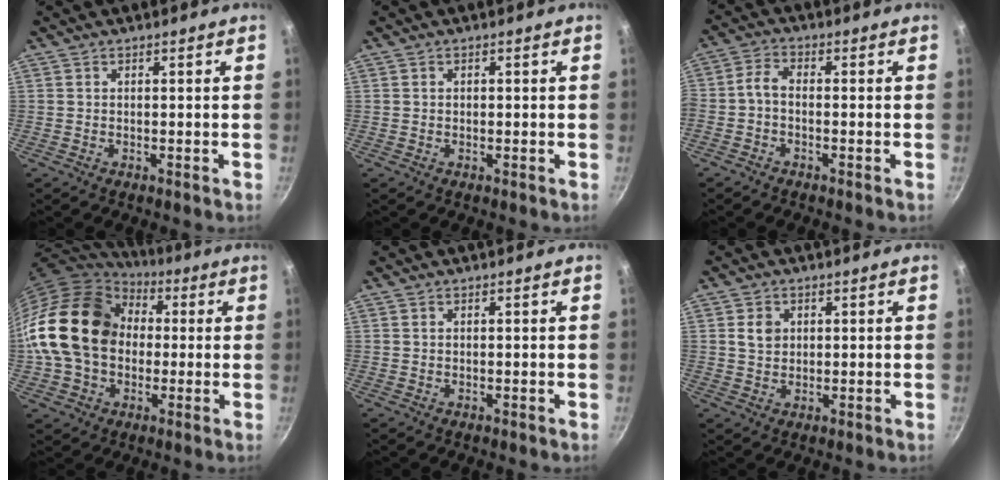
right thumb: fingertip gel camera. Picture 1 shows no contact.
{"total": 0.5, "force": [0.1, 0.5, 0.2], "torque": [-0.001, 0.003, 0.001]}
{"total": 3.5, "force": [-1.4, 1.7, 2.7], "torque": [-0.065, 0.022, -0.039]}
{"total": 21.4, "force": [1.4, 16.3, 13.7], "torque": [-0.237, 0.042, 0.019]}
{"total": 0.0}
{"total": 3.4, "force": [0.9, 2.8, 1.8], "torque": [-0.021, 0.000, 0.016]}